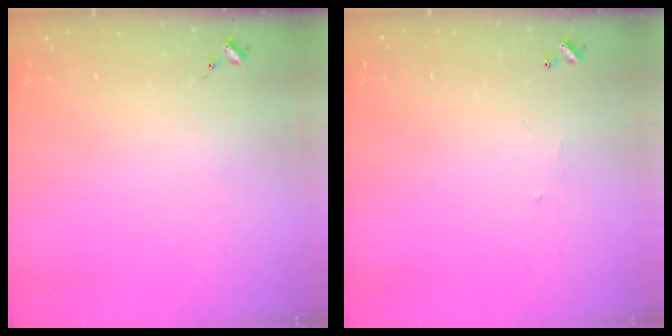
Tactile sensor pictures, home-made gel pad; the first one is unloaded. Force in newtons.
{"total": 3.8, "press": 3.8, "slide": 0.1}